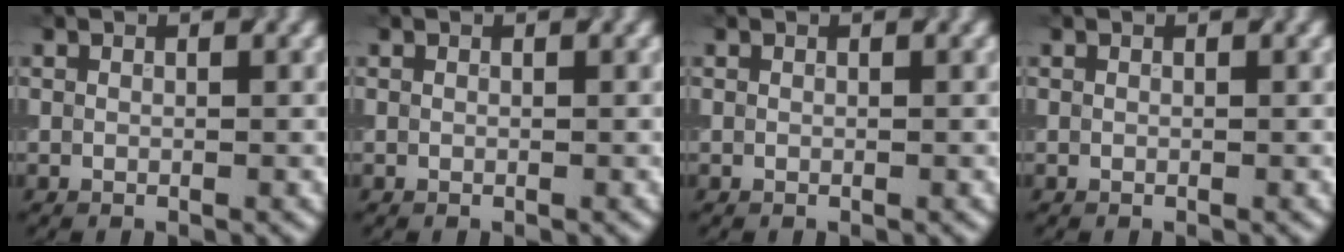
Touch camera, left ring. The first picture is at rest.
{"total": 0.0}
{"total": 0.0}
{"total": 0.0}